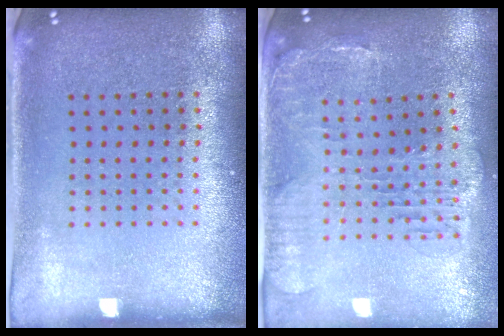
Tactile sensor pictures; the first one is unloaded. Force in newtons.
{"total": 1.5, "press": 1.4, "slide": 0.4}